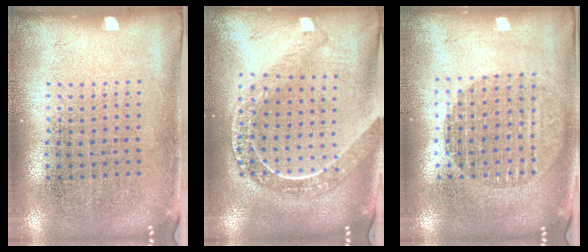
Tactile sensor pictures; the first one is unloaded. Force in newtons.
{"total": 2.2, "press": 1.9, "slide": 1.2}
{"total": 1.7, "press": 1.5, "slide": 0.8}